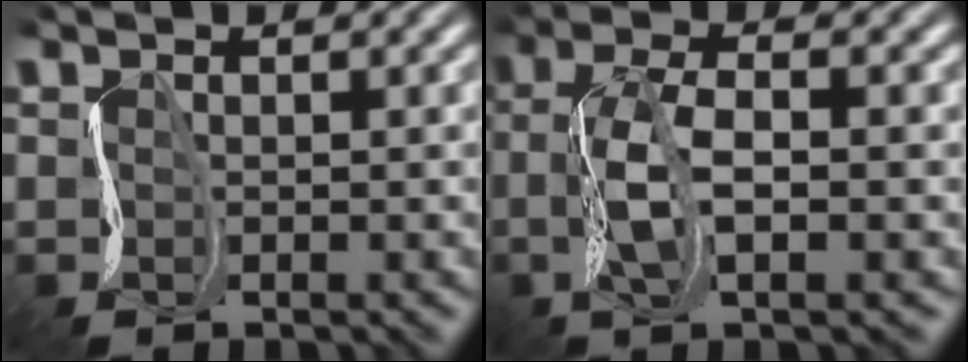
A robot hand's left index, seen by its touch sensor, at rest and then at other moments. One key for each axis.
{"total": 4.5, "fx": -1.9, "fy": 0.7, "fz": 4.0, "tx": -0.075, "ty": -0.010, "tz": -0.036}